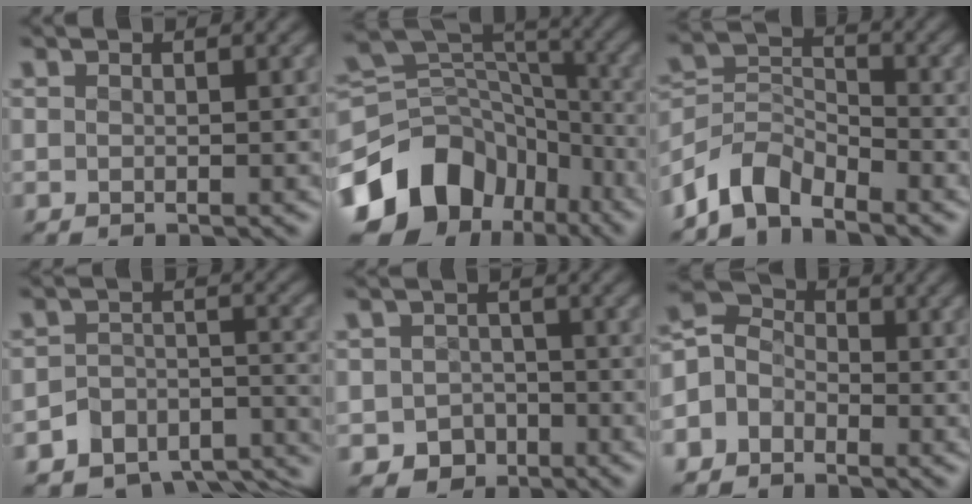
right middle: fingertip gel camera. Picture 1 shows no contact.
{"total": 11.5, "force": [-6.2, 8.4, 4.7], "torque": [-0.099, 0.009, -0.106]}
{"total": 4.4, "force": [-3.8, 1.8, 1.3], "torque": [-0.023, 0.003, -0.085]}
{"total": 8.4, "force": [-7.3, 4.2, 1.0], "torque": [-0.003, 0.004, -0.094]}
{"total": 3.4, "force": [-1.8, 2.9, 0.4], "torque": [0.015, 0.002, -0.039]}
{"total": 3.7, "force": [-1.6, 3.1, 1.2], "torque": [-0.028, 0.015, -0.042]}